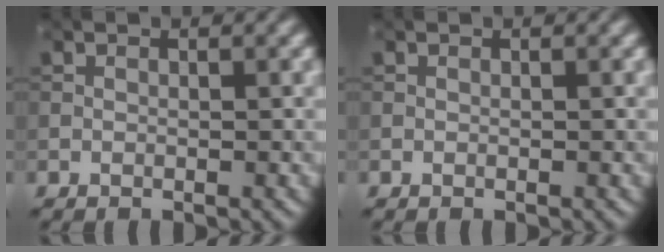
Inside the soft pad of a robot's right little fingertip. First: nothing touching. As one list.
[{"total": 0.0}]